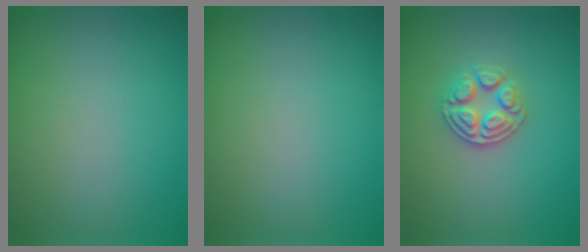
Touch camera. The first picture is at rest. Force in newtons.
{"total": 0.0}
{"total": 3.0, "press": 2.8, "slide": 1.1}